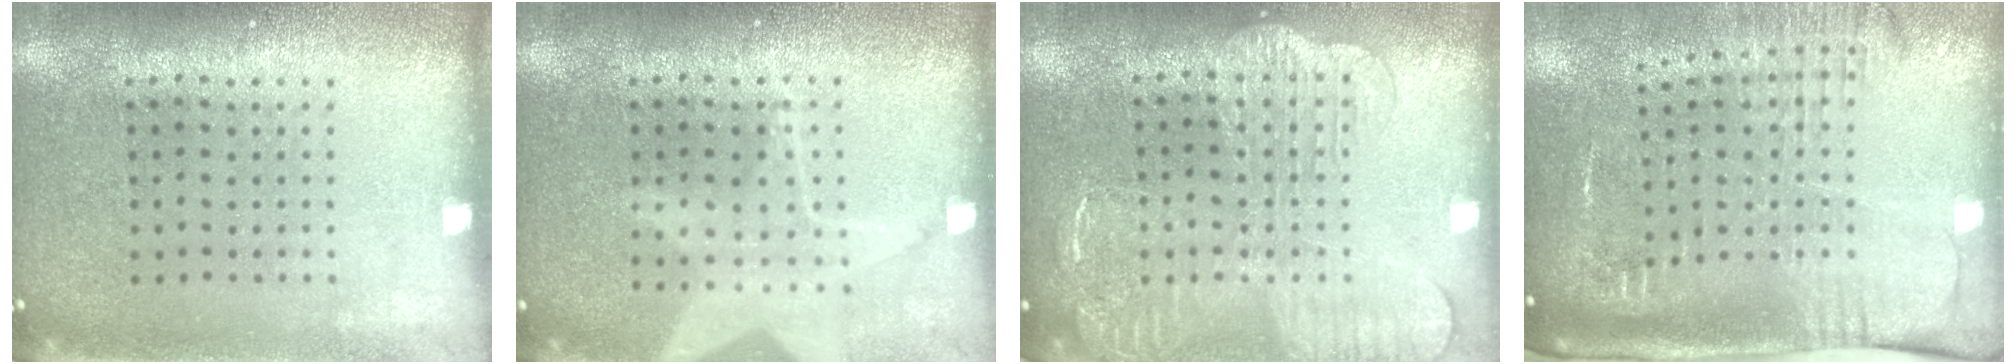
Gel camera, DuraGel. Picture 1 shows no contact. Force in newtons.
{"total": 1.3, "press": 1.3, "slide": 0.3}
{"total": 2.2, "press": 2.1, "slide": 0.4}
{"total": 2.7, "press": 2.0, "slide": 1.8}